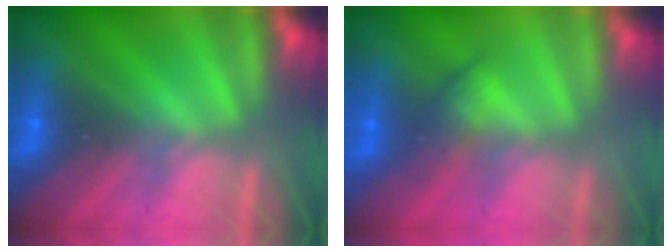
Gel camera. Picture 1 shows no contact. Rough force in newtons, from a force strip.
{"total": 2.9}